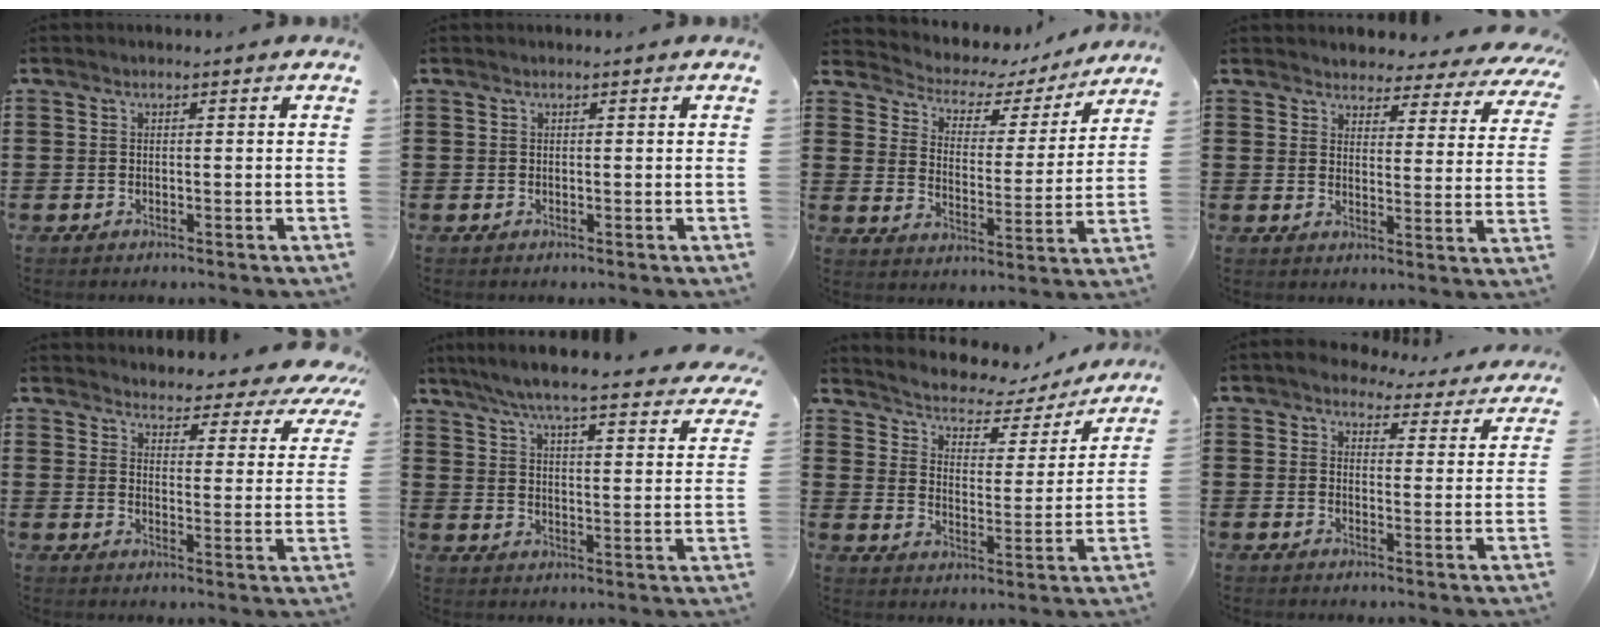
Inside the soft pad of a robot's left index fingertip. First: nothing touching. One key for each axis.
{"total": 0.0}
{"total": 3.8, "fx": 3.3, "fy": 1.8, "fz": 0.8, "tx": -0.041, "ty": -0.030, "tz": 0.047}
{"total": 3.5, "fx": 3.4, "fy": 0.7, "fz": 0.1, "tx": -0.019, "ty": -0.030, "tz": 0.055}
{"total": 3.7, "fx": 3.7, "fy": 0.2, "fz": 0.6, "tx": -0.026, "ty": -0.039, "tz": 0.057}
{"total": 5.9, "fx": 5.1, "fy": -0.5, "fz": 3.0, "tx": -0.080, "ty": -0.043, "tz": 0.083}
{"total": 3.6, "fx": 3.4, "fy": 1.1, "fz": 0.8, "tx": -0.038, "ty": -0.031, "tz": 0.048}
{"total": 3.8, "fx": 3.7, "fy": 0.8, "fz": 0.7, "tx": -0.025, "ty": -0.025, "tz": 0.062}